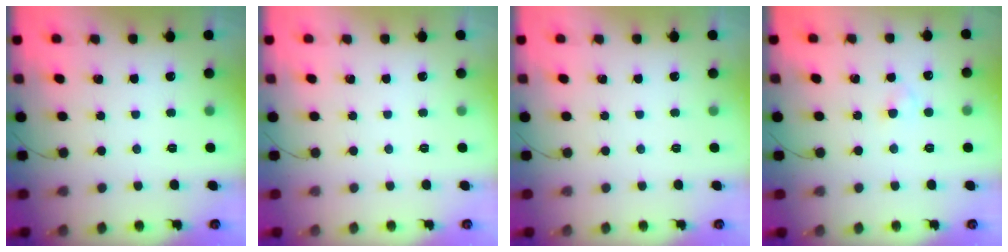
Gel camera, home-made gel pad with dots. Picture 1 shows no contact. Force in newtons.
{"total": 0.0}
{"total": 0.0}
{"total": 1.9, "press": 1.6, "slide": 1.0}